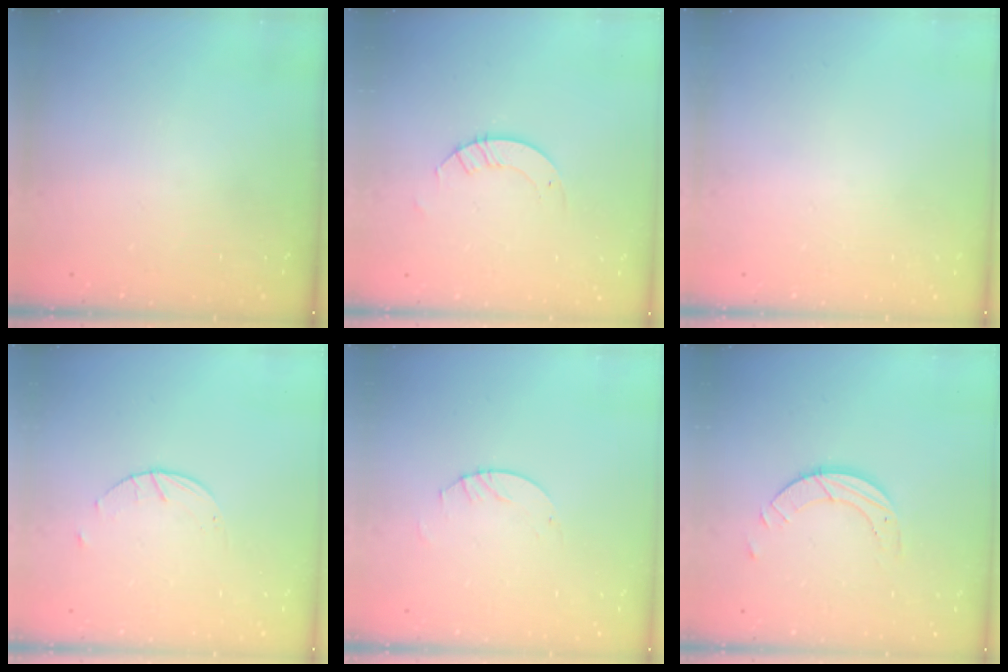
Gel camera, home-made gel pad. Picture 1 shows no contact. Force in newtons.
{"total": 3.3, "press": 3.3, "slide": 0.2}
{"total": 0.0}
{"total": 2.6, "press": 2.6, "slide": 0.4}
{"total": 2.0, "press": 2.0, "slide": 0.2}
{"total": 4.2, "press": 4.2, "slide": 0.3}